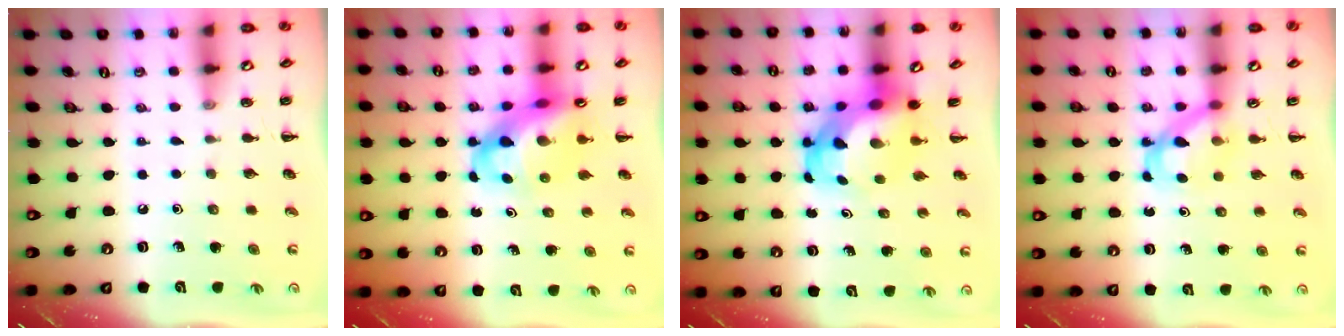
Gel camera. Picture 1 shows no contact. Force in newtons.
{"total": 11.8, "press": 11.4, "slide": 3.0}
{"total": 6.1, "press": 5.8, "slide": 1.8}
{"total": 5.0, "press": 5.0, "slide": 0.7}